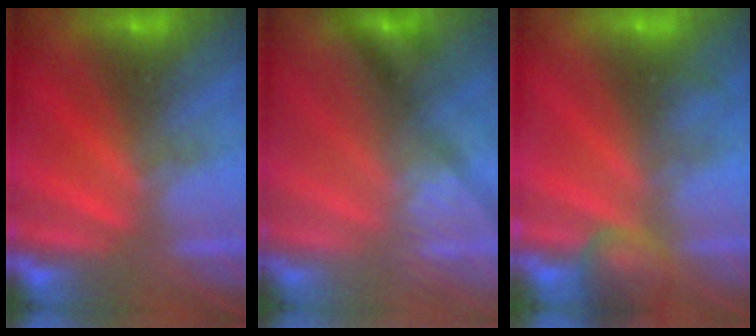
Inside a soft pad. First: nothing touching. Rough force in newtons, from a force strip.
{"total": 2.7}
{"total": 2.5}